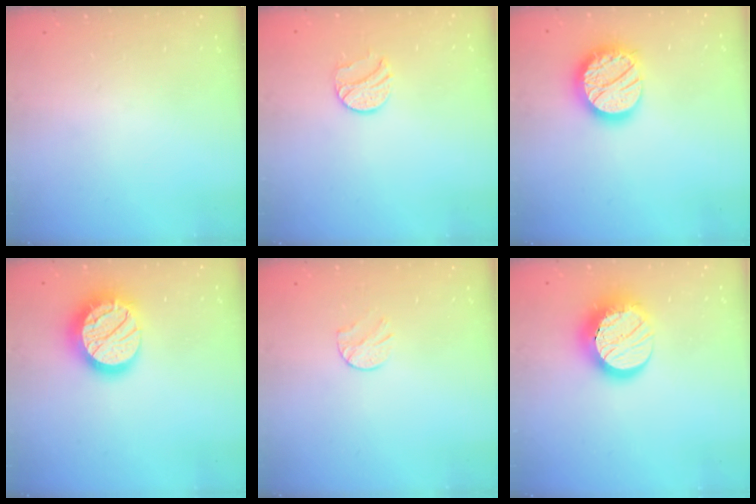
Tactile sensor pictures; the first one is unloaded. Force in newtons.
{"total": 8.7, "press": 8.7, "slide": 0.1}
{"total": 18.8, "press": 18.7, "slide": 1.2}
{"total": 20.4, "press": 20.4, "slide": 1.5}
{"total": 5.9, "press": 5.9, "slide": 0.6}
{"total": 15.3, "press": 15.3, "slide": 1.1}